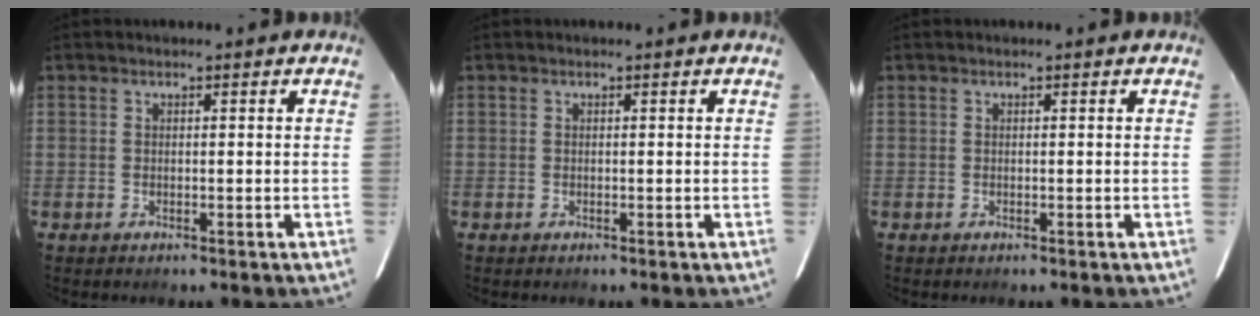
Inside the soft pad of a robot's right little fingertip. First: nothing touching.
{"total": 0.0}
{"total": 0.0}